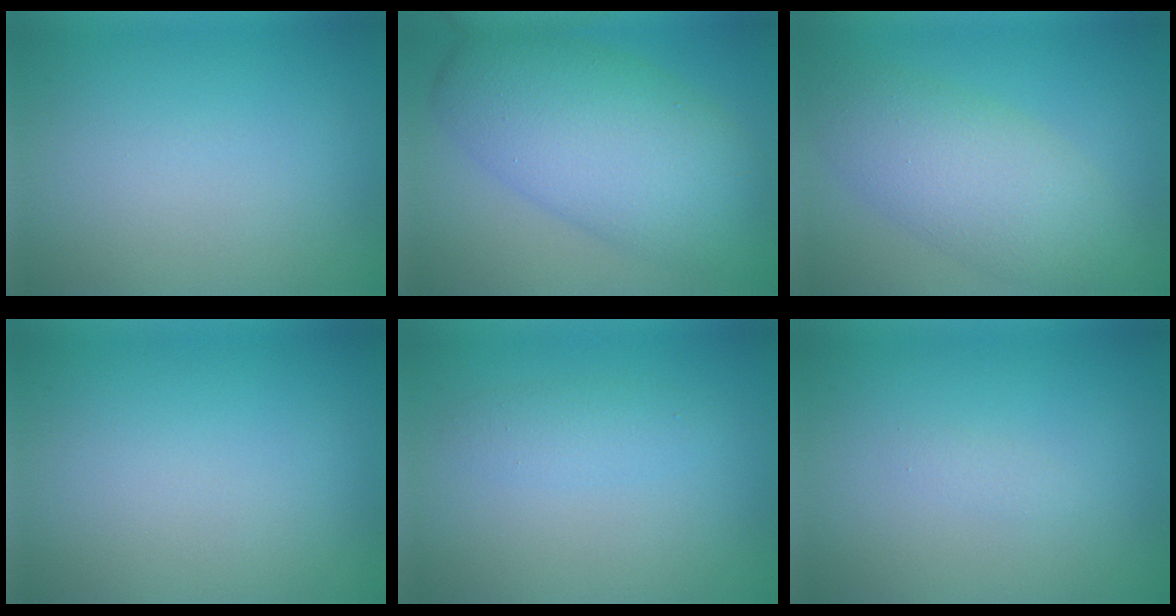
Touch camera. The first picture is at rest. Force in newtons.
{"total": 10.1, "press": 10.1, "slide": 0.5}
{"total": 6.2, "press": 6.2, "slide": 0.1}
{"total": 0.0}
{"total": 1.6, "press": 1.6, "slide": 0.0}
{"total": 0.6, "press": 0.6, "slide": 0.0}